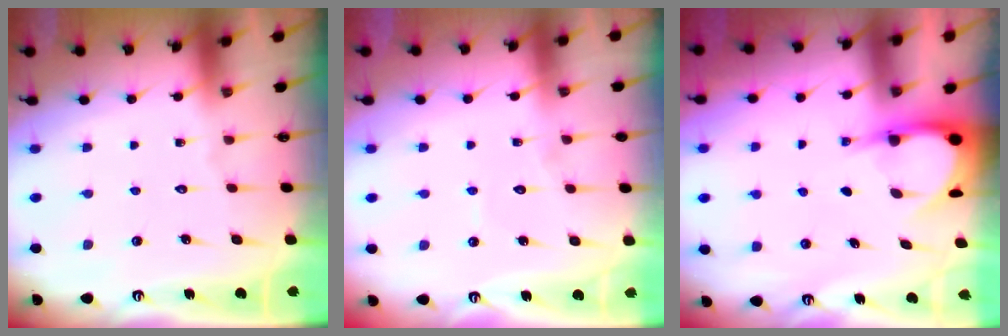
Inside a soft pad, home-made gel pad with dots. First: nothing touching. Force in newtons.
{"total": 3.7, "press": 3.7, "slide": 0.3}
{"total": 4.6, "press": 4.5, "slide": 0.4}